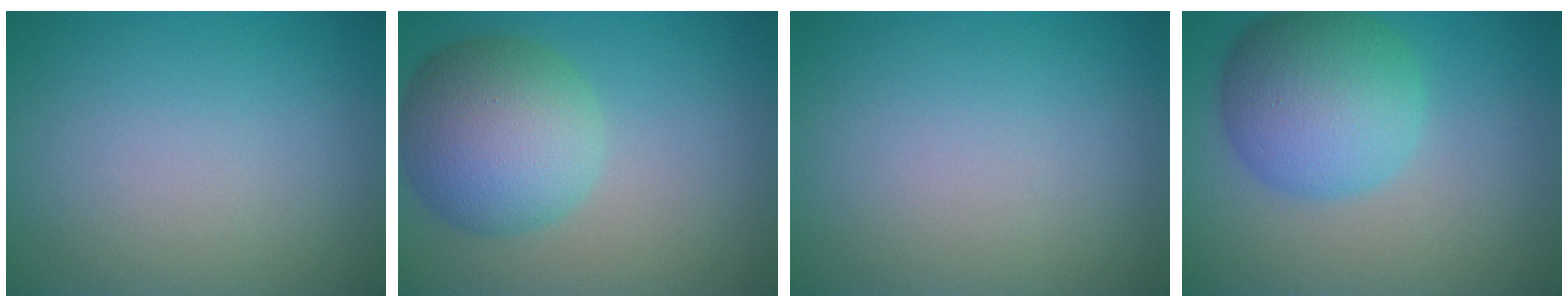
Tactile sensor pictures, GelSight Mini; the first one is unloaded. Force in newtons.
{"total": 8.0, "press": 8.0, "slide": 0.4}
{"total": 0.0}
{"total": 7.5, "press": 7.5, "slide": 0.1}